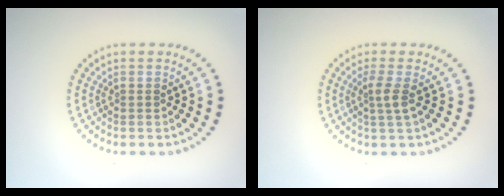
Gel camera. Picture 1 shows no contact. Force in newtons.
{"total": 1.8, "press": 1.4, "slide": 1.1}